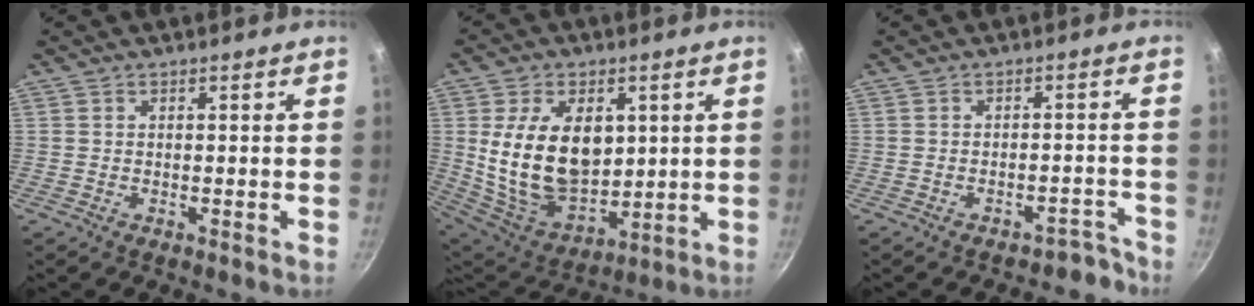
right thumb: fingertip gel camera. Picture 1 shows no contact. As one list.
[{"total": 19.2, "force": [3.1, 12.4, 14.3], "torque": [-0.231, -0.032, 0.075]}, {"total": 4.2, "force": [-3.7, 2.0, 0.6], "torque": [0.039, 0.056, -0.032]}]